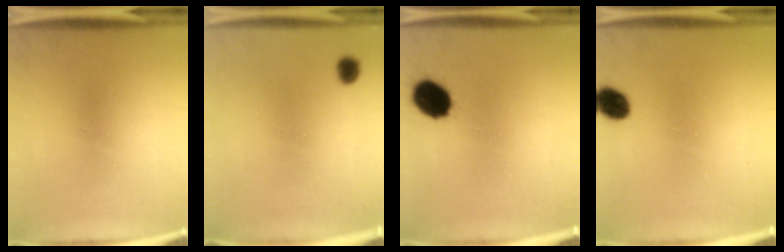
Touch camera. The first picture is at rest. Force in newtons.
{"total": 2.3}
{"total": 9.2}
{"total": 5.7}